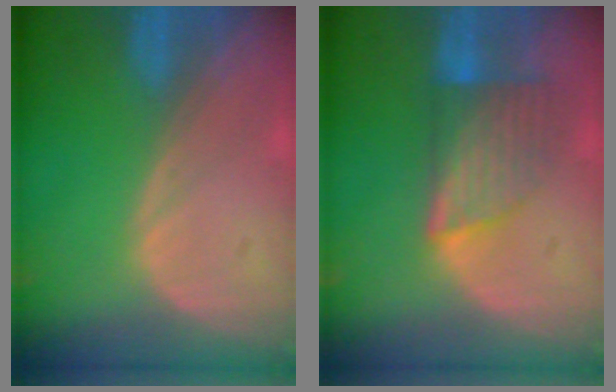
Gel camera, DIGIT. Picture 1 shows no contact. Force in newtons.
{"total": 7.2, "press": 6.4, "slide": 3.3}